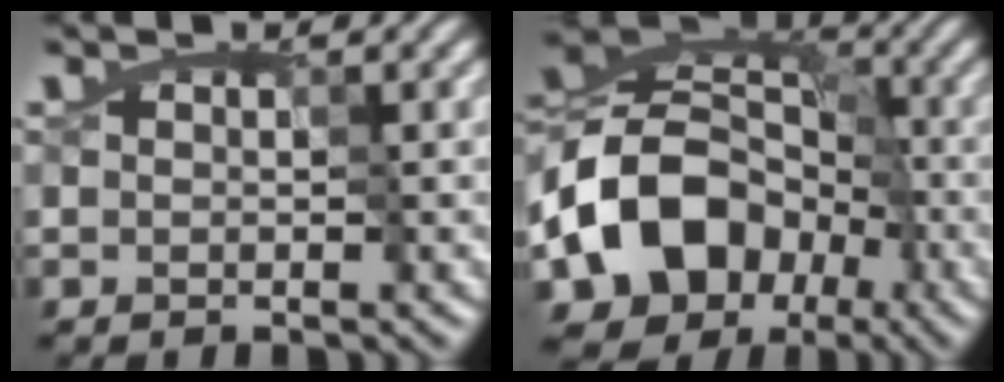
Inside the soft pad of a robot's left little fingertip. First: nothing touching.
{"total": 12.0, "force": [-6.0, 8.8, 5.4], "torque": [-0.100, -0.001, -0.113]}